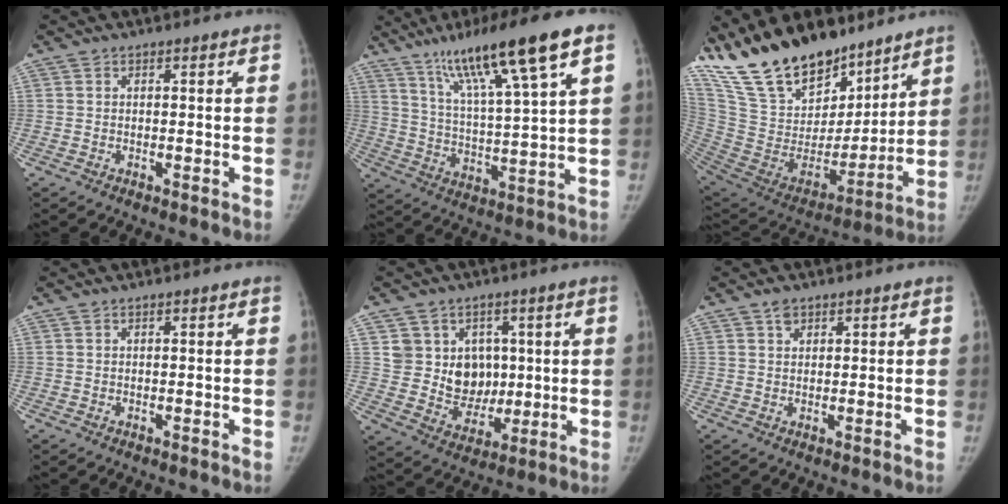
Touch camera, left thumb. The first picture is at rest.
{"total": 17.2, "force": [10.1, 1.4, 13.8], "torque": [-0.233, -0.031, 0.176]}
{"total": 27.6, "force": [21.3, 11.7, 13.0], "torque": [-0.213, -0.084, 0.382]}
{"total": 0.0}
{"total": 10.3, "force": [2.5, 9.4, 3.4], "torque": [-0.002, -0.008, 0.056]}
{"total": 1.9, "force": [1.2, 1.3, 0.8], "torque": [-0.004, -0.005, 0.020]}